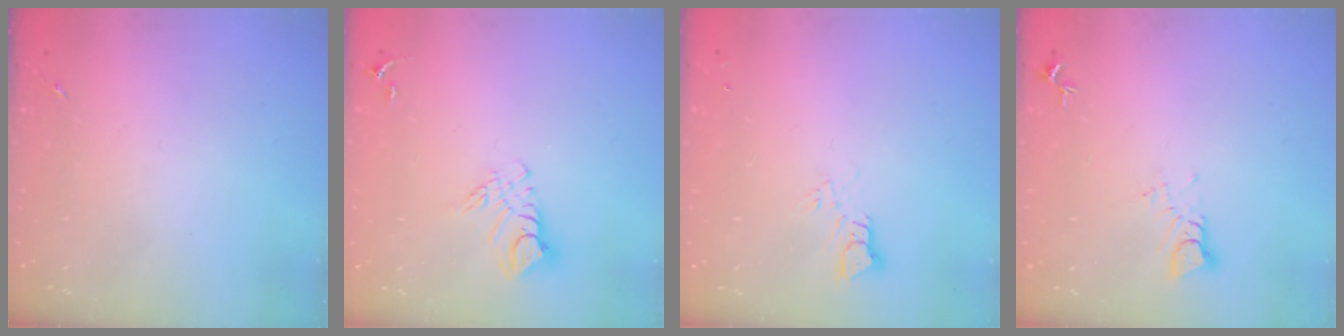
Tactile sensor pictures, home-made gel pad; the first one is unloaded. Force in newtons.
{"total": 9.3, "press": 9.3, "slide": 0.9}
{"total": 3.4, "press": 3.4, "slide": 0.1}
{"total": 3.8, "press": 3.8, "slide": 0.3}